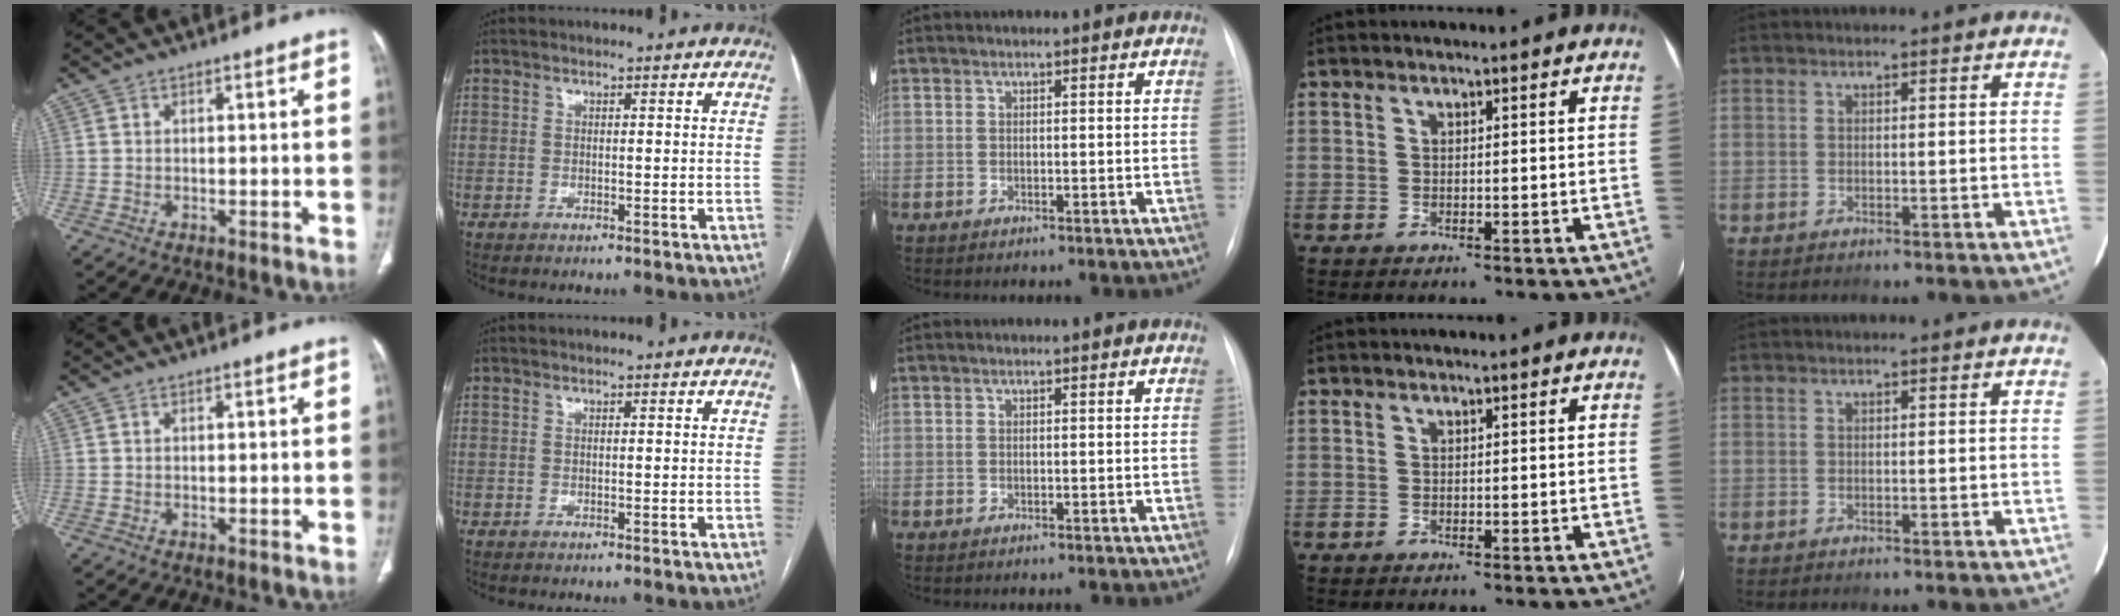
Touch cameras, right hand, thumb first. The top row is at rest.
{}